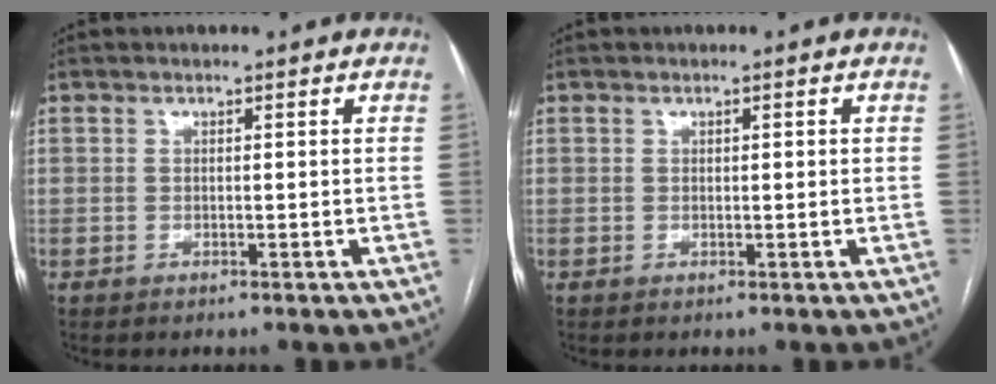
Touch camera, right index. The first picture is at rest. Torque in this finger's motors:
{"motor_torque": [-0.08, 0.12, -0.04, -0.01]}